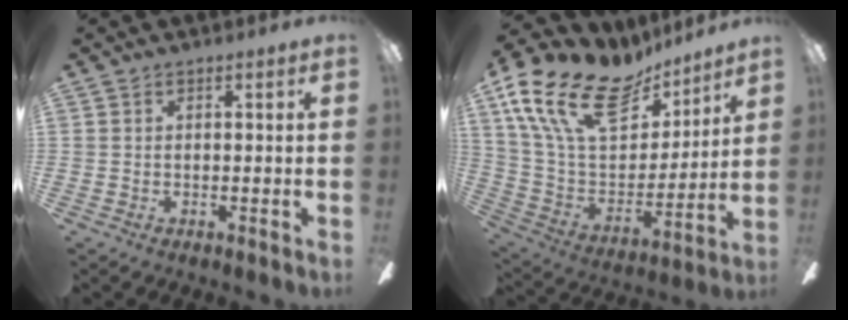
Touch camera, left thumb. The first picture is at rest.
{"total": 22.6, "force": [14.0, 11.7, 13.3], "torque": [-0.253, -0.086, 0.253]}